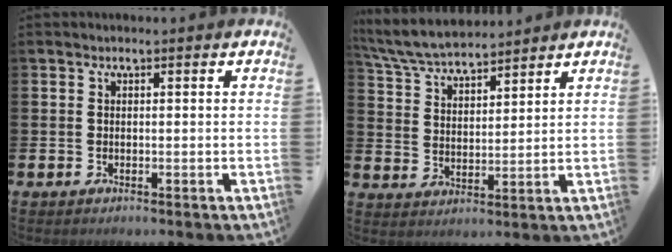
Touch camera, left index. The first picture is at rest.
{"total": 6.4, "force": [6.2, 1.1, 1.3], "torque": [-0.055, -0.027, 0.112]}